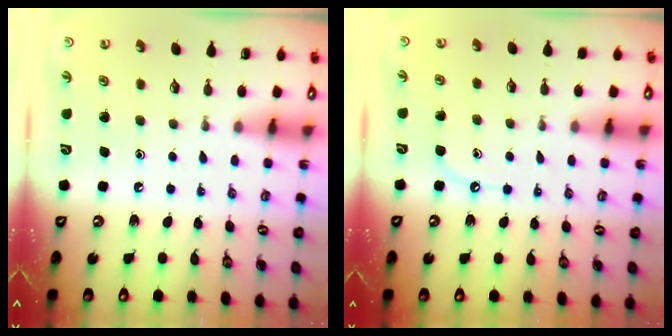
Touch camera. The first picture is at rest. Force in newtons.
{"total": 4.0, "press": 3.9, "slide": 0.6}